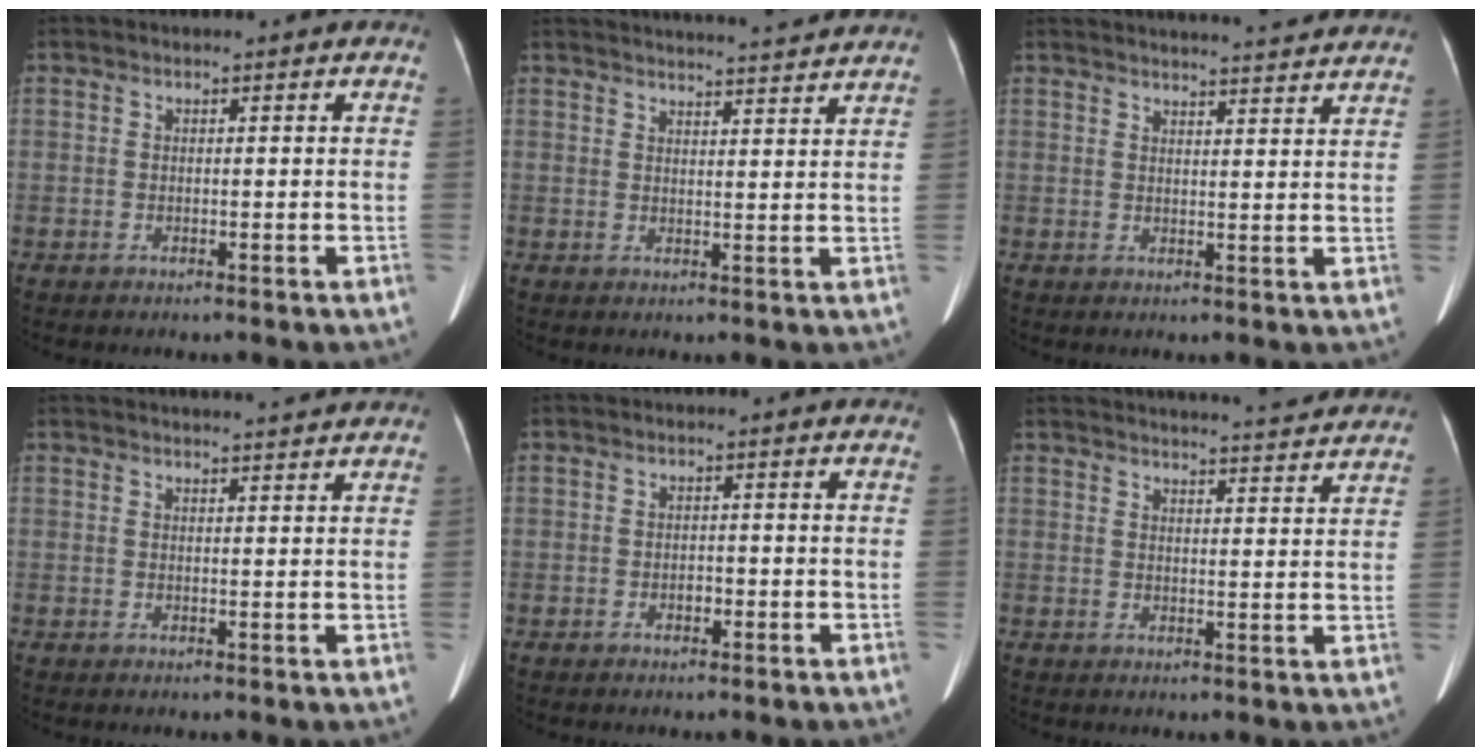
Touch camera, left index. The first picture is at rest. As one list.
[{"total": 13.9, "force": [13.3, -0.1, 4.0], "torque": [-0.060, 0.000, 0.165]}, {"total": 14.0, "force": [13.4, 0.3, 4.1], "torque": [-0.056, 0.002, 0.159]}, {"total": 7.2, "force": [6.8, -0.1, 2.2], "torque": [-0.032, 0.016, 0.076]}, {"total": 1.1, "force": [-0.6, 0.6, 0.7], "torque": [-0.010, 0.001, -0.007]}, {"total": 18.0, "force": [17.3, 0.8, 5.0], "torque": [-0.074, -0.006, 0.214]}]